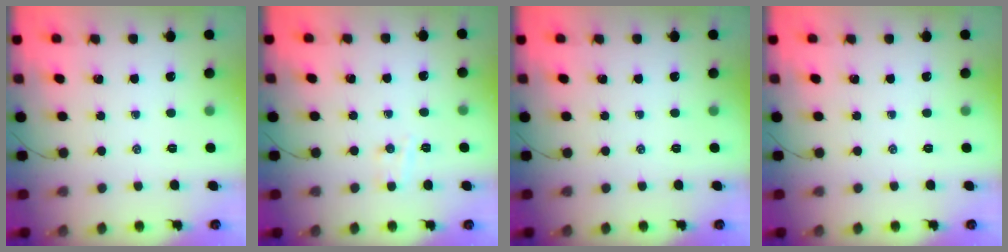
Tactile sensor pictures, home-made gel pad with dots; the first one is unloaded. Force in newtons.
{"total": 3.8, "press": 3.6, "slide": 1.1}
{"total": 0.0}
{"total": 0.0}